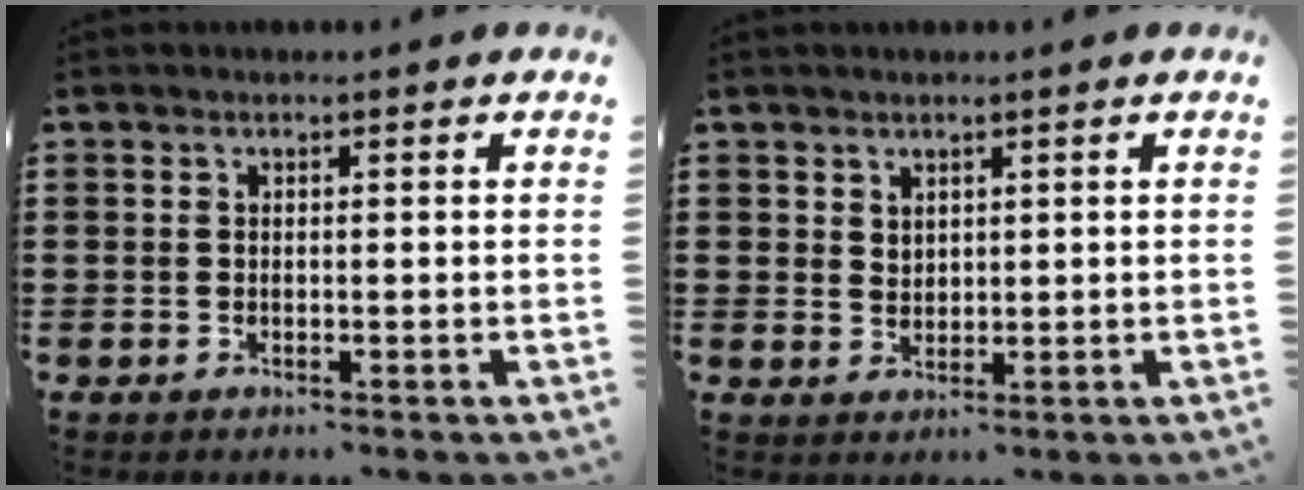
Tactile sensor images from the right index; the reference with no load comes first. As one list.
[{"total": 1.9, "force": [1.5, 1.0, 0.2], "torque": [-0.006, 0.002, 0.031]}]